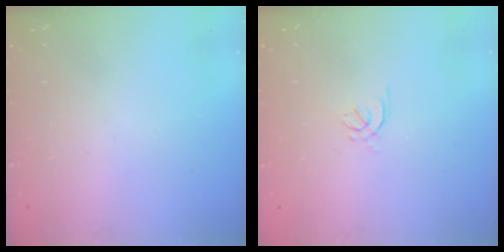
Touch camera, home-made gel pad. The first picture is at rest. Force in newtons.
{"total": 1.5, "press": 1.4, "slide": 0.6}